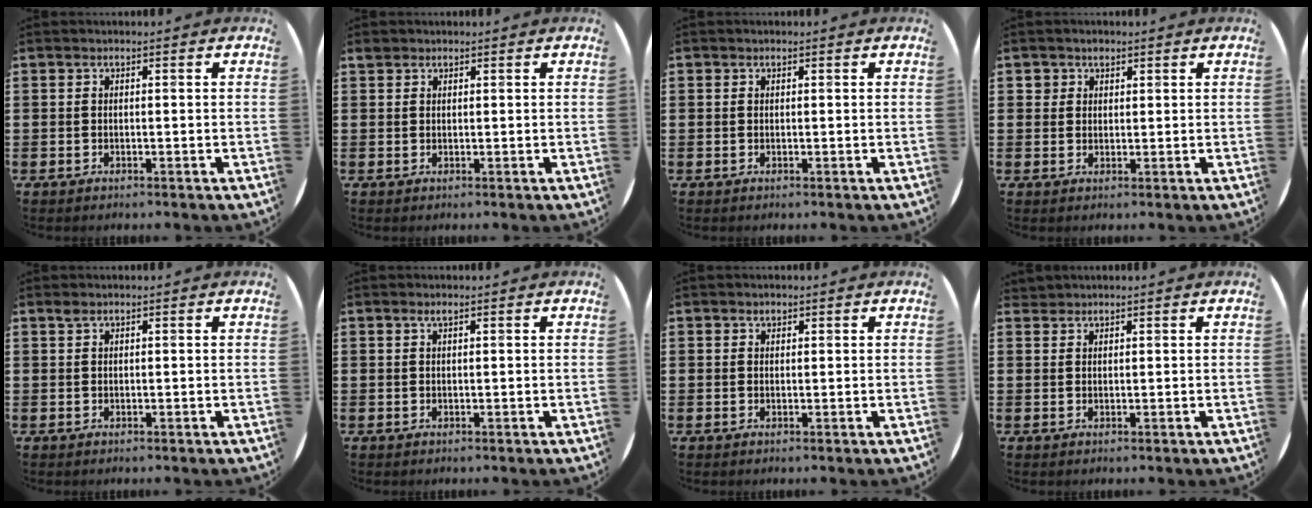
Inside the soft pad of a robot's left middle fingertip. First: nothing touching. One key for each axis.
{"total": 0.9, "fx": 0.8, "fy": 0.4, "fz": 0.0, "tx": 0.006, "ty": -0.001, "tz": 0.015}
{"total": 0.0}
{"total": 2.1, "fx": 1.4, "fy": 1.5, "fz": 0.2, "tx": 0.007, "ty": -0.001, "tz": 0.025}
{"total": 0.5, "fx": 0.5, "fy": 0.1, "fz": 0.2, "tx": -0.006, "ty": 0.000, "tz": 0.009}
{"total": 0.6, "fx": 0.4, "fy": 0.0, "fz": 0.5, "tx": -0.010, "ty": 0.000, "tz": 0.008}
{"total": 0.7, "fx": 0.6, "fy": 0.3, "fz": 0.0, "tx": 0.006, "ty": -0.001, "tz": 0.010}
{"total": 1.0, "fx": 1.0, "fy": 0.2, "fz": -0.2, "tx": 0.003, "ty": 0.001, "tz": 0.020}